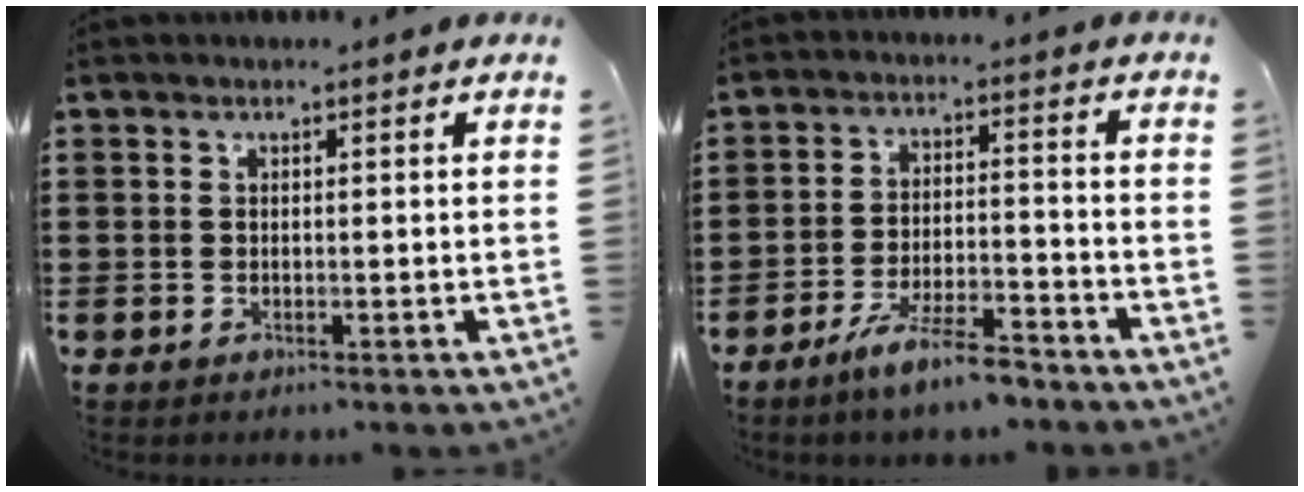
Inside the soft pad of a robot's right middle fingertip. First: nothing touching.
{"total": 7.4, "force": [-6.1, 0.7, 4.2], "torque": [-0.091, -0.004, -0.118]}